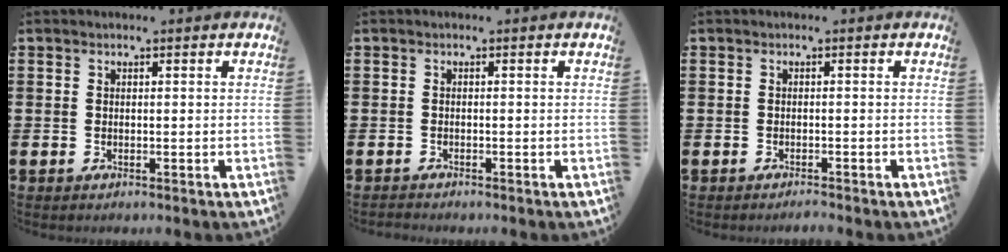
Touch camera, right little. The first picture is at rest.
{"total": 0.5, "force": [-0.5, 0.0, -0.1], "torque": [0.000, -0.003, -0.011]}
{"total": 0.6, "force": [-0.6, 0.0, 0.1], "torque": [-0.004, -0.003, -0.012]}